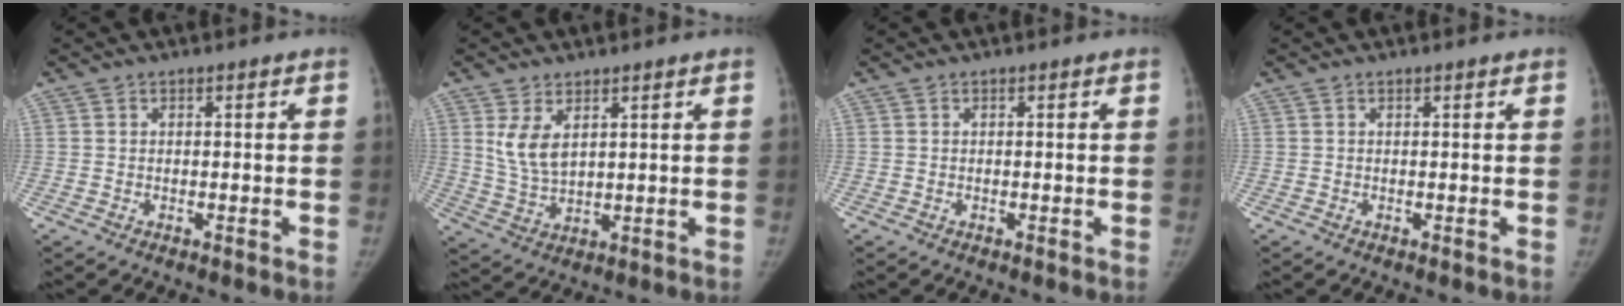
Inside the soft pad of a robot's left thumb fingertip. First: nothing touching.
{"total": 6.2, "force": [2.7, 3.2, 4.6], "torque": [-0.079, -0.015, 0.065]}
{"total": 0.0}
{"total": 0.0}